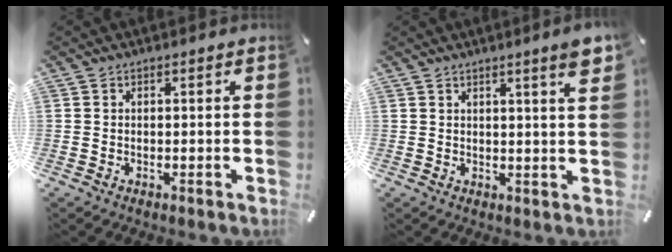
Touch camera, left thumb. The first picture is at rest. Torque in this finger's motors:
{"motor_torque": [0.88, 0.93, 0.37, -0.43, 0.00]}